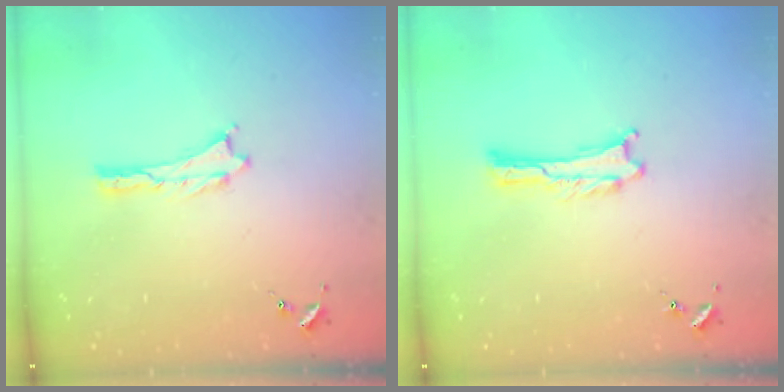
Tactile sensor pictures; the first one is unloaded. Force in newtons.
{"total": 0.0}